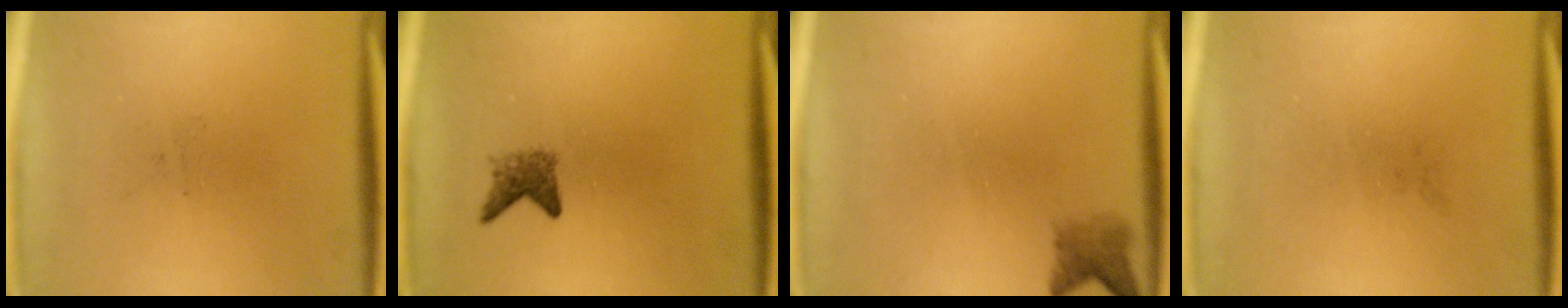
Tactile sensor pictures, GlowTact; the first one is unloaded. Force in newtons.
{"total": 2.2}
{"total": 2.3}
{"total": 0.0}